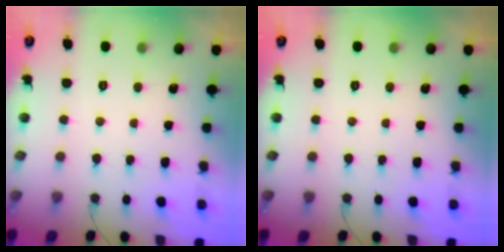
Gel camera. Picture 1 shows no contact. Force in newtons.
{"total": 0.0}